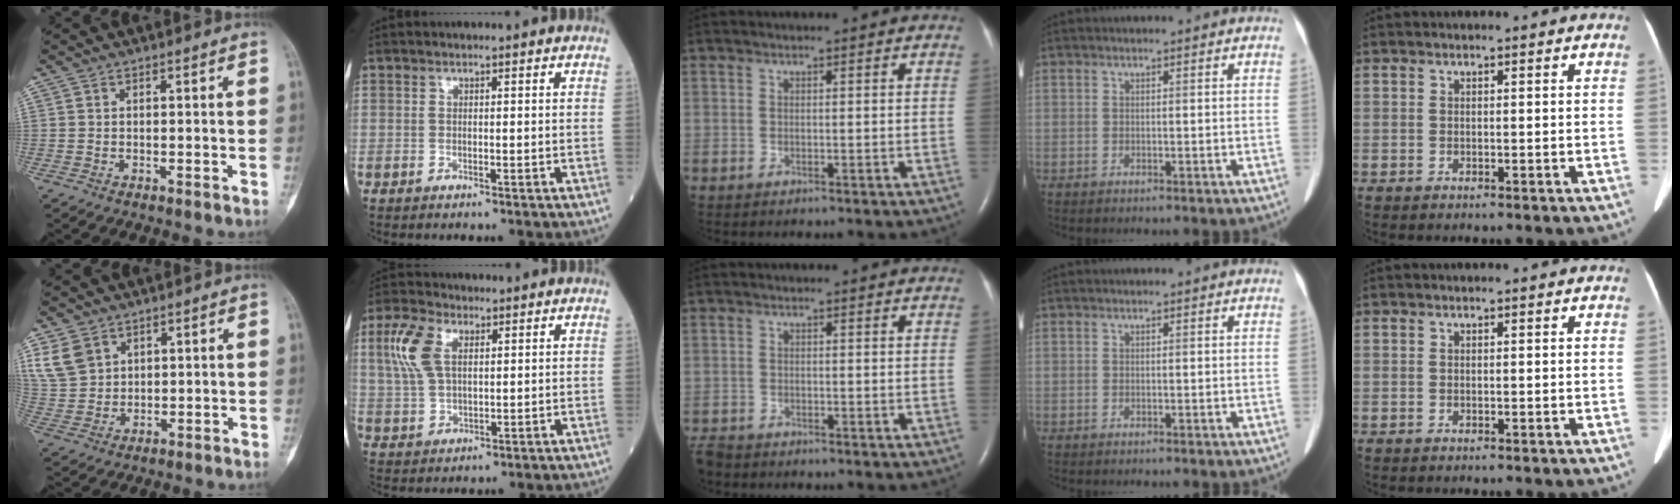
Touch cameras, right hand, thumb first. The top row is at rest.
{"thumb": {"total": 7.3, "force": [4.0, 5.3, 3.1], "torque": [-0.051, -0.008, 0.092]}, "index": {"total": 7.6, "force": [2.7, 3.8, 5.9], "torque": [-0.148, 0.018, 0.056]}, "middle": {"total": 3.1, "force": [-2.8, 1.2, 0.6], "torque": [-0.015, -0.008, -0.051]}}